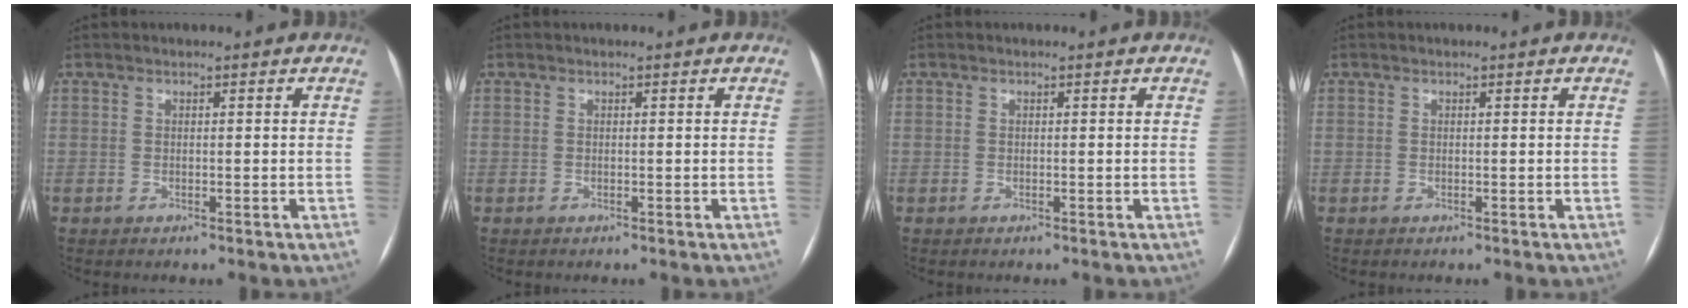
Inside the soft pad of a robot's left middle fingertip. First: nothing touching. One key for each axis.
{"total": 0.0}
{"total": 0.0}
{"total": 0.0}